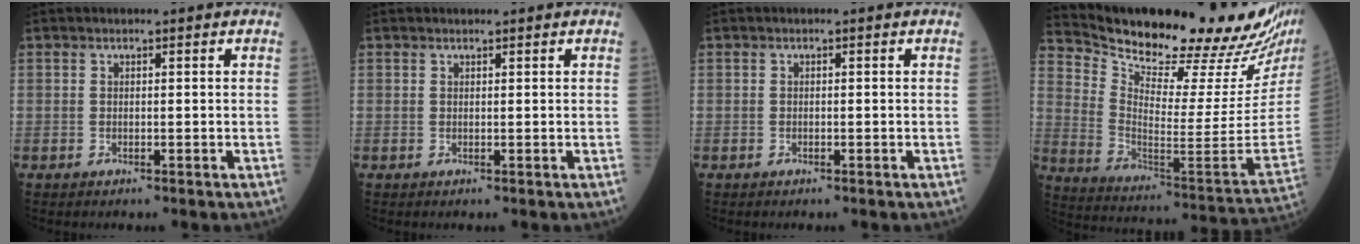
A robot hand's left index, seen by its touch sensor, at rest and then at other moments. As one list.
[{"total": 0.6, "force": [0.5, 0.2, 0.0], "torque": [-0.006, 0.000, 0.009]}, {"total": 0.0}, {"total": 28.9, "force": [25.3, 1.7, 13.7], "torque": [-0.233, -0.117, 0.352]}]